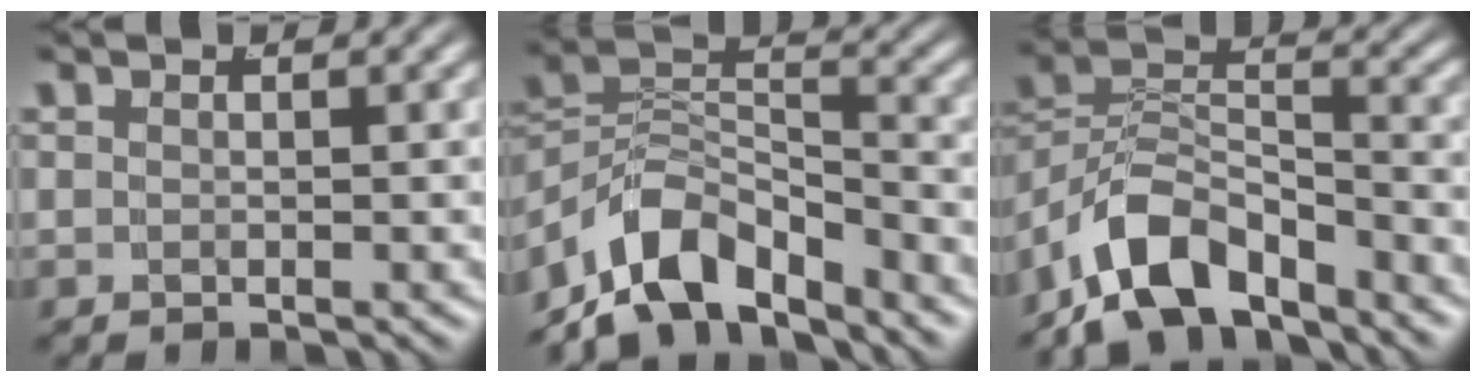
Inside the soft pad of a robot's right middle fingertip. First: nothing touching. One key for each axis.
{"total": 9.4, "fx": -4.6, "fy": 6.2, "fz": 5.5, "tx": -0.103, "ty": -0.029, "tz": -0.070}
{"total": 7.8, "fx": -4.7, "fy": 4.5, "fz": 4.4, "tx": -0.083, "ty": -0.018, "tz": -0.076}